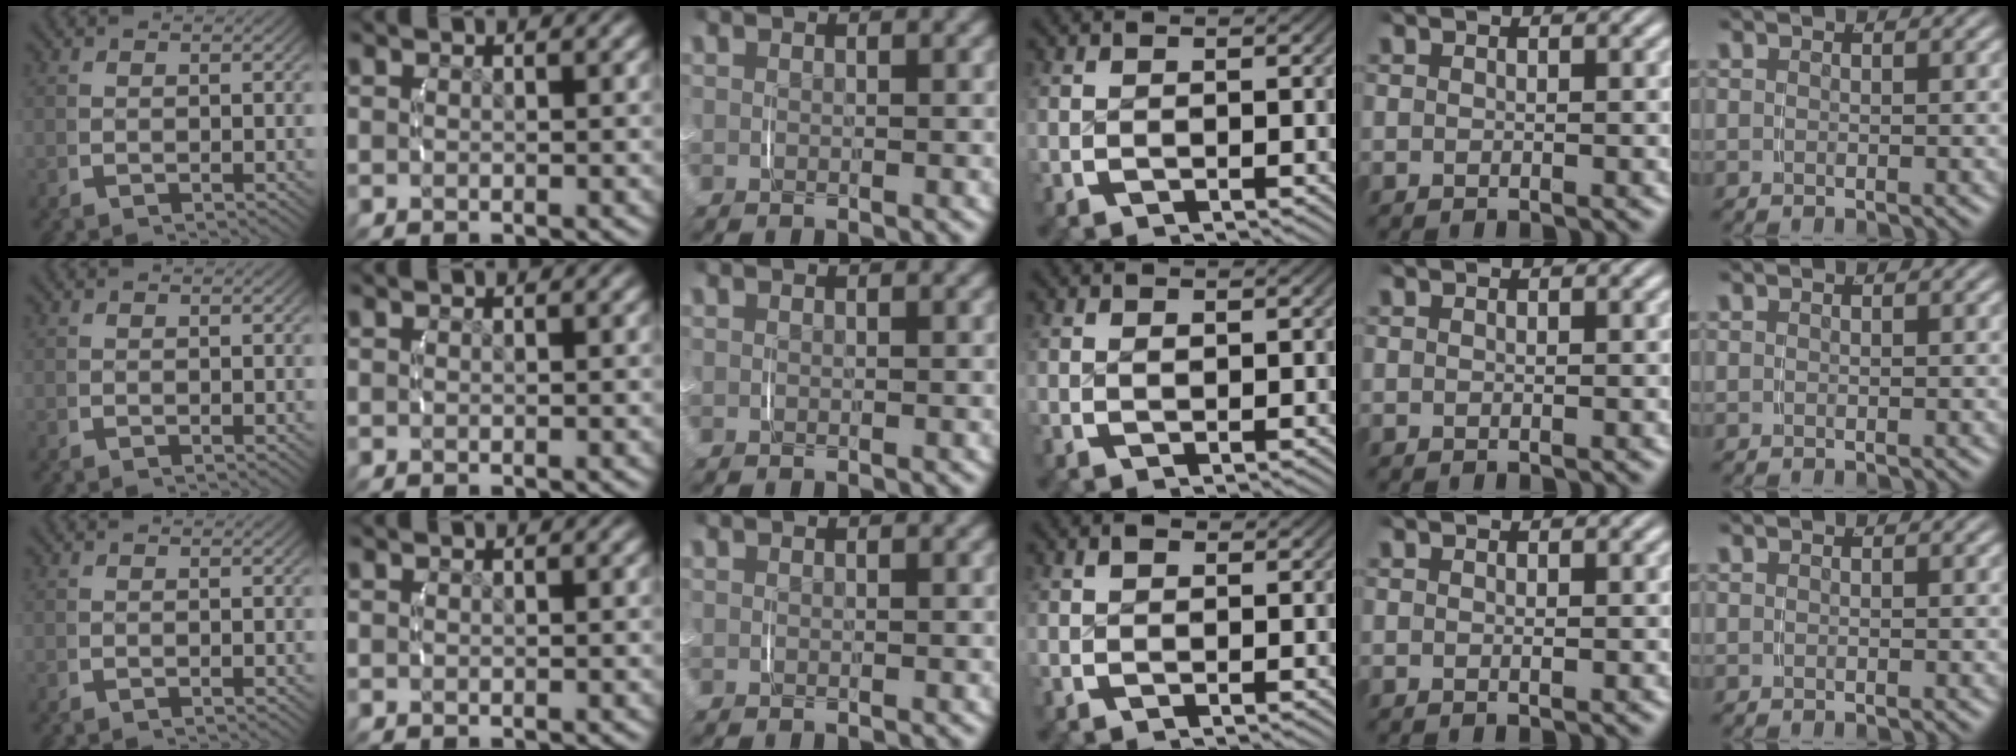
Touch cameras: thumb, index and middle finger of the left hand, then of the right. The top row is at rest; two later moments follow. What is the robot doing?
{"motion": "lift_and_place", "object": "small bumper sticker"}